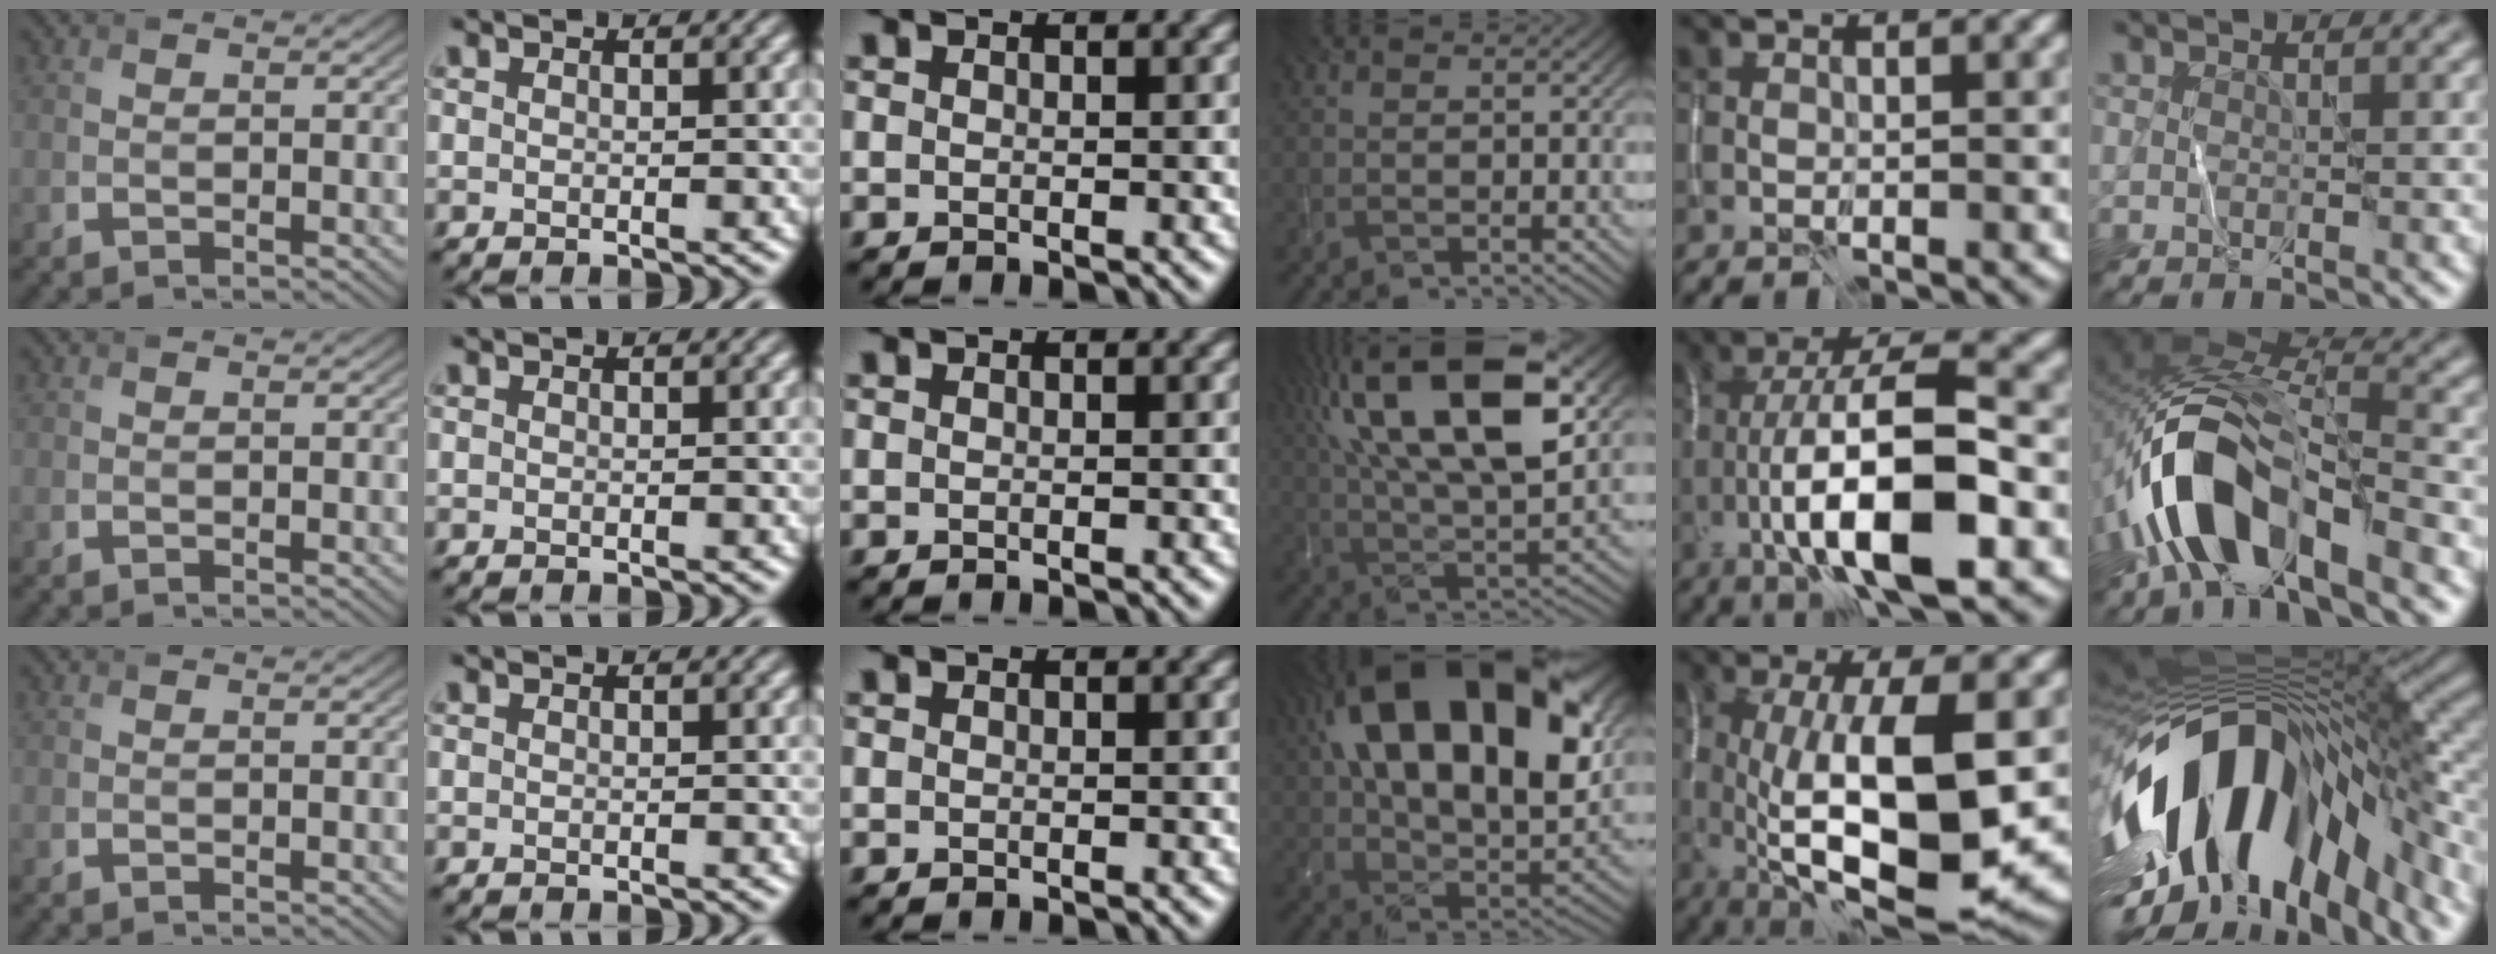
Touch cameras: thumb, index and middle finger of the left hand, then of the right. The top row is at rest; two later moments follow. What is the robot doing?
{"motion": "wipe", "object": "whiteboard"}